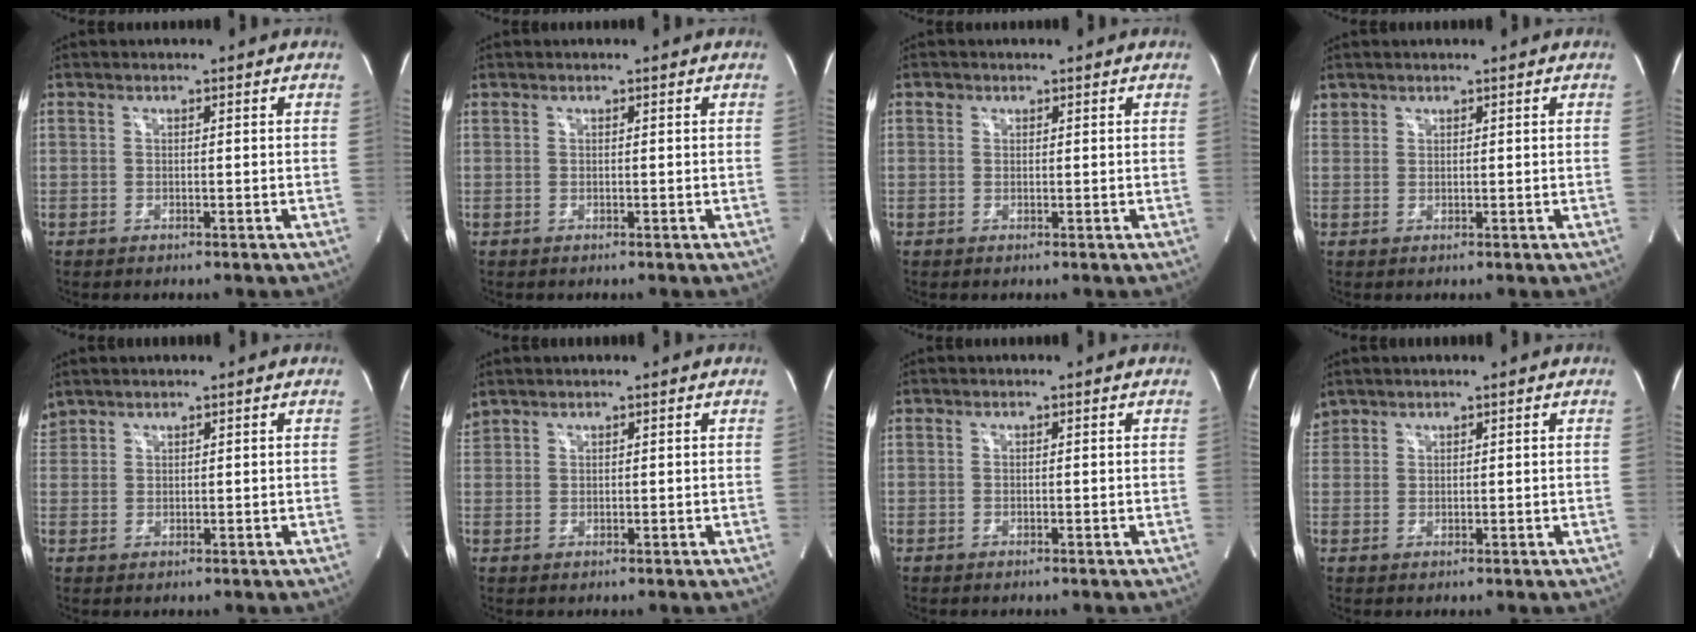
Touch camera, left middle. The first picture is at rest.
{"total": 0.0}
{"total": 0.8, "force": [0.4, 0.6, 0.1], "torque": [0.004, 0.003, 0.005]}
{"total": 1.3, "force": [1.1, 0.8, -0.1], "torque": [0.006, 0.010, 0.021]}
{"total": 2.4, "force": [2.3, 0.7, 0.1], "torque": [-0.009, 0.019, 0.049]}
{"total": 2.1, "force": [2.0, 0.4, 0.3], "torque": [-0.018, 0.022, 0.045]}
{"total": 0.0}
{"total": 2.3, "force": [2.1, 1.1, 0.0], "torque": [-0.003, 0.015, 0.044]}